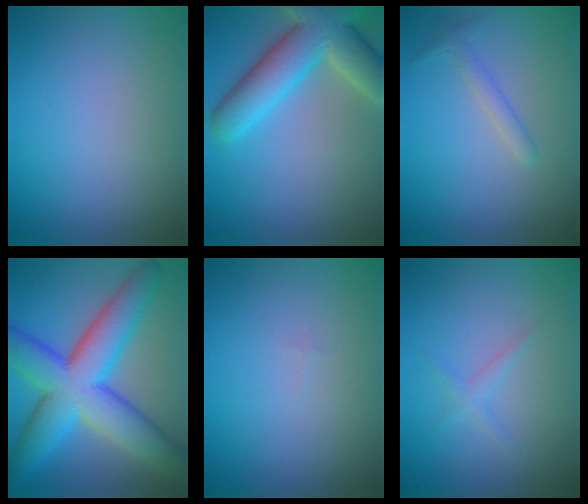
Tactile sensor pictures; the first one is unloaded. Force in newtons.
{"total": 8.4, "press": 8.4, "slide": 0.6}
{"total": 1.4, "press": 1.4, "slide": 0.0}
{"total": 11.5, "press": 11.5, "slide": 0.5}
{"total": 0.0}
{"total": 1.1, "press": 1.1, "slide": 0.0}